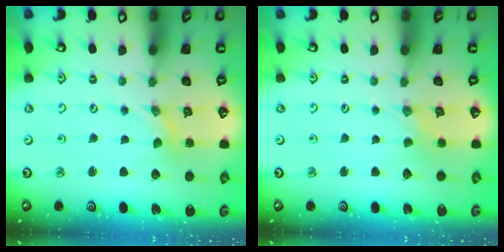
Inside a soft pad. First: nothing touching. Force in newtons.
{"total": 0.0}